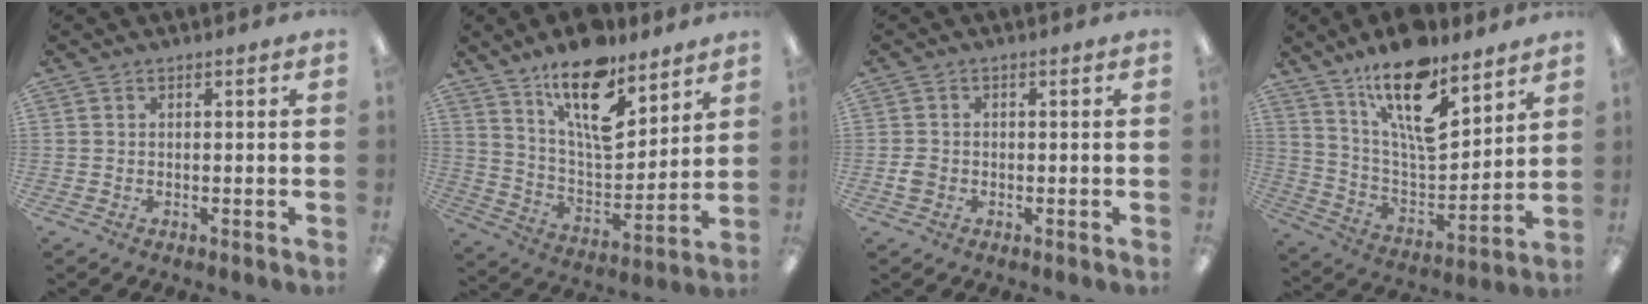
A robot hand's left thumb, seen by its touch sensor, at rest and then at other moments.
{"total": 17.4, "force": [11.9, 7.0, 10.6], "torque": [-0.170, -0.072, 0.204]}
{"total": 2.0, "force": [-0.5, 1.7, 1.0], "torque": [-0.017, 0.004, -0.010]}
{"total": 19.4, "force": [12.6, 7.6, 12.7], "torque": [-0.213, -0.077, 0.217]}